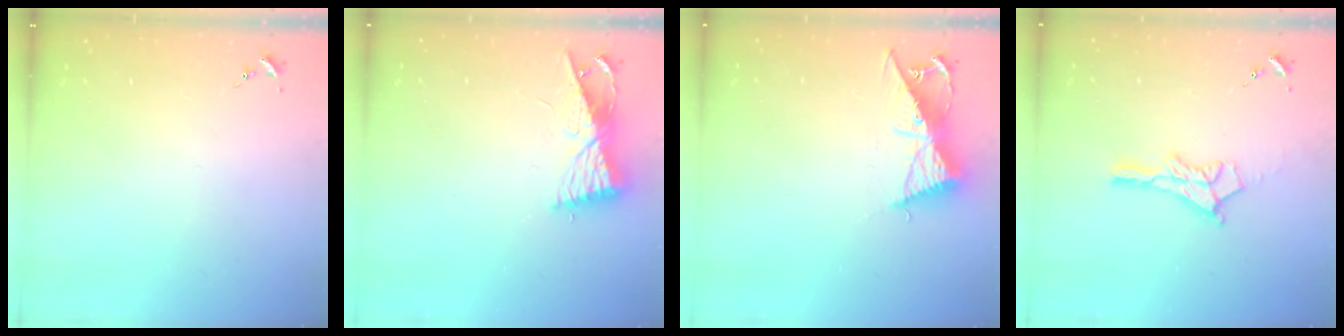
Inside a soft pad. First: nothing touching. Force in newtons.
{"total": 8.9, "press": 8.9, "slide": 0.4}
{"total": 12.4, "press": 12.4, "slide": 1.0}
{"total": 13.0, "press": 13.0, "slide": 0.9}